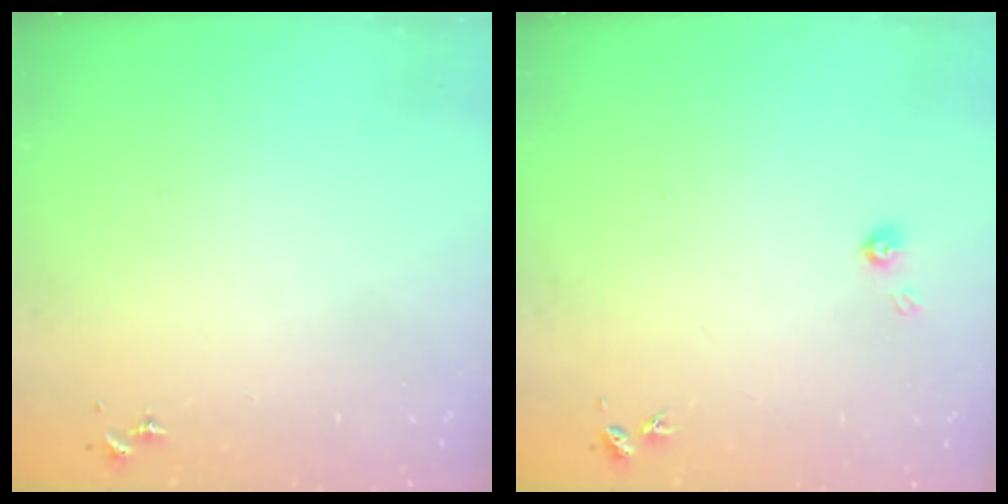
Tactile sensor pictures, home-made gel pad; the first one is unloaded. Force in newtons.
{"total": 3.8, "press": 3.8, "slide": 0.5}